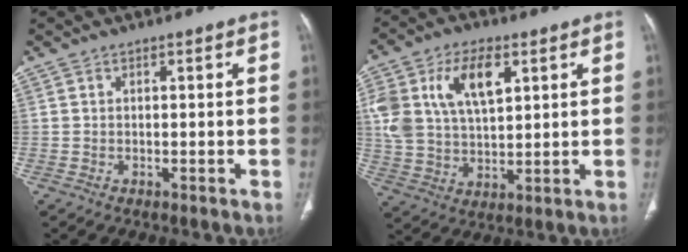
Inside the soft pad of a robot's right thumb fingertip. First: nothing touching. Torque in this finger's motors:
{"motor_torque": [1.69, 1.81, 1.36, 0.45, 0.17]}